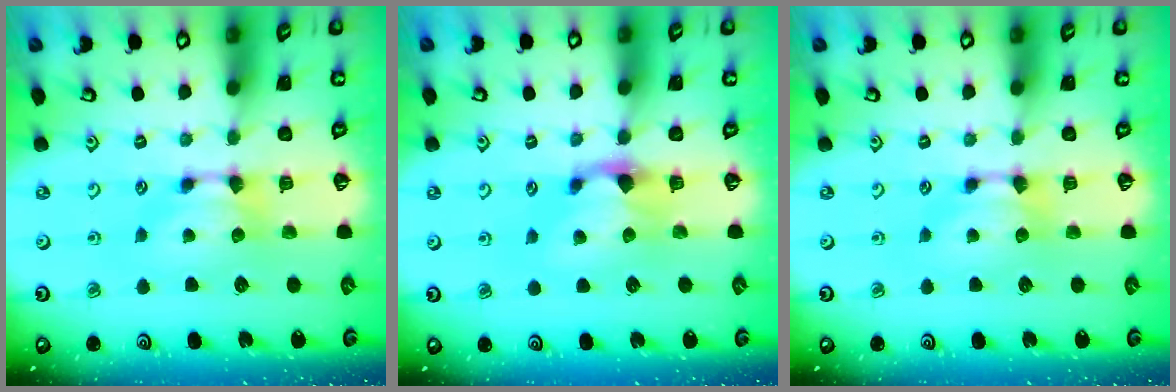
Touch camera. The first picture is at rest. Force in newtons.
{"total": 1.1, "press": 0.3, "slide": 1.1}
{"total": 0.0}